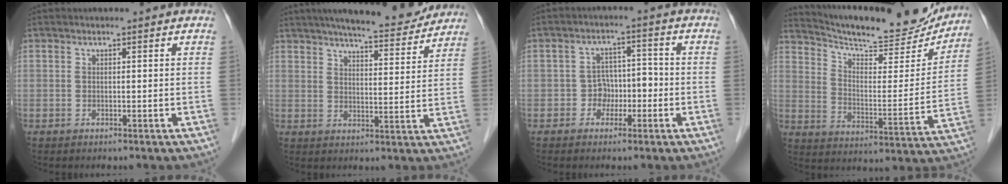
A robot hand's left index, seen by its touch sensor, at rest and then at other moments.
{"total": 13.2, "force": [11.8, 1.8, 5.6], "torque": [-0.080, -0.002, 0.158]}
{"total": 4.0, "force": [-1.6, 3.2, 1.7], "torque": [-0.024, 0.018, -0.028]}
{"total": 21.5, "force": [20.1, 3.0, 7.0], "torque": [-0.113, -0.032, 0.282]}